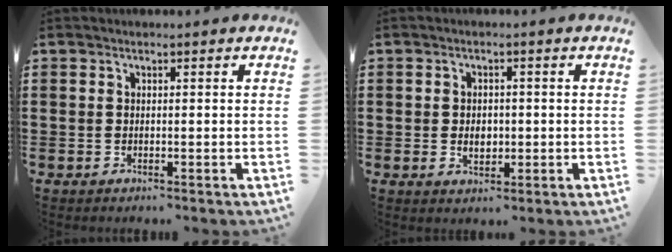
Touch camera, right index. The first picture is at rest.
{"total": 2.8, "force": [-0.3, 2.0, 1.9], "torque": [-0.032, 0.002, -0.009]}